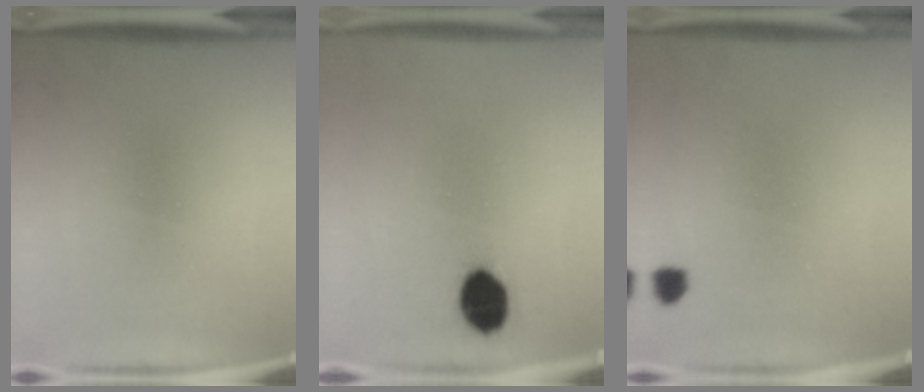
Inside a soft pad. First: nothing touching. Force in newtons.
{"total": 8.8}
{"total": 2.0}